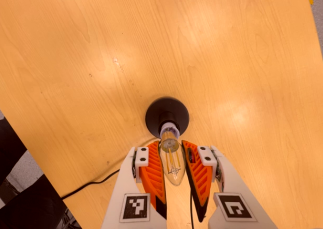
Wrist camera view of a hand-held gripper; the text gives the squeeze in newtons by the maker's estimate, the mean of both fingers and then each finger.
{"total": 19.0, "left": 20.7, "right": 17.4}